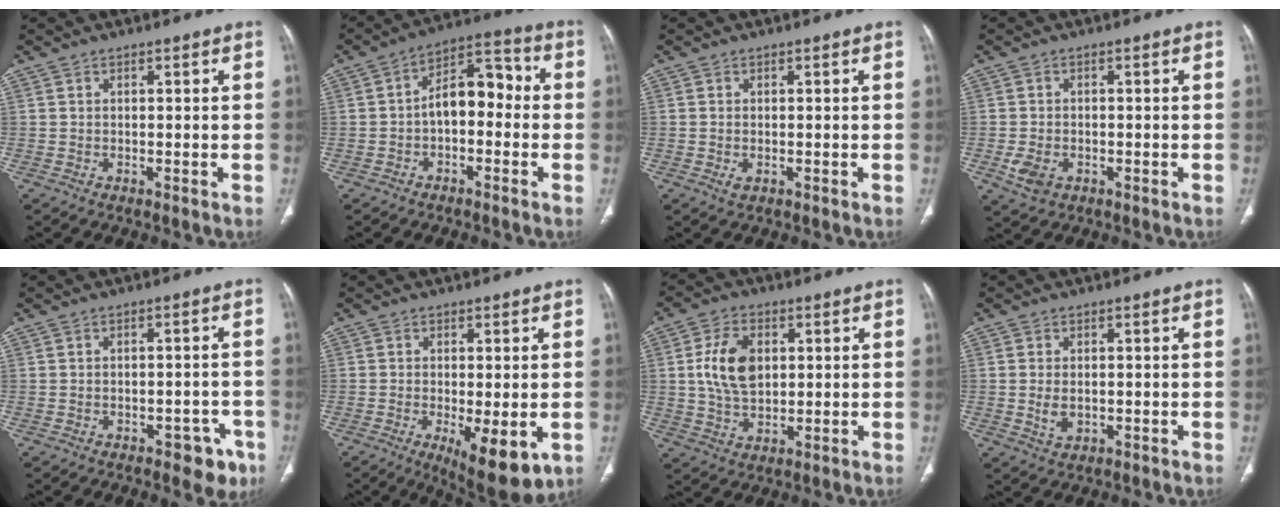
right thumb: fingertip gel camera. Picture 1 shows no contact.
{"total": 9.6, "force": [-1.0, 5.7, 7.6], "torque": [-0.092, 0.043, -0.031]}
{"total": 1.0, "force": [-0.3, 0.6, 0.8], "torque": [-0.021, 0.001, -0.002]}
{"total": 4.2, "force": [-1.4, 2.9, 2.7], "torque": [-0.055, 0.000, -0.020]}
{"total": 5.7, "force": [-3.3, 3.1, 3.5], "torque": [-0.020, 0.019, -0.038]}
{"total": 10.4, "force": [-3.3, 3.6, 9.2], "torque": [-0.132, -0.020, -0.041]}
{"total": 9.9, "force": [1.7, 6.3, 7.4], "torque": [-0.130, -0.004, 0.037]}
{"total": 3.3, "force": [-0.3, 2.2, 2.5], "torque": [-0.048, -0.006, 0.001]}